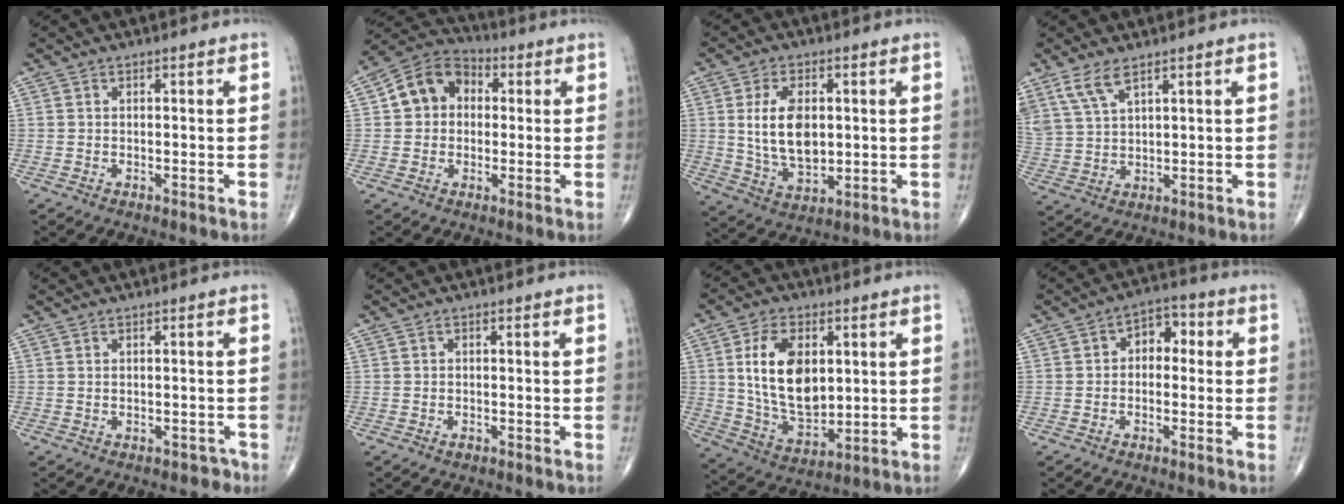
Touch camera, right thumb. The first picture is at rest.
{"total": 10.1, "force": [1.4, 8.1, 5.9], "torque": [-0.081, 0.025, 0.008]}
{"total": 11.2, "force": [1.4, 6.5, 9.1], "torque": [-0.156, -0.015, 0.034]}
{"total": 6.3, "force": [4.4, 2.1, 4.1], "torque": [-0.093, -0.011, 0.098]}
{"total": 1.0, "force": [-0.4, 0.7, 0.5], "torque": [-0.005, 0.012, -0.001]}
{"total": 0.8, "force": [-0.5, 0.5, 0.4], "torque": [-0.003, 0.001, -0.008]}
{"total": 14.9, "force": [2.9, 8.7, 11.7], "torque": [-0.194, -0.020, 0.061]}
{"total": 5.6, "force": [0.4, 3.9, 4.0], "torque": [-0.031, 0.022, -0.007]}